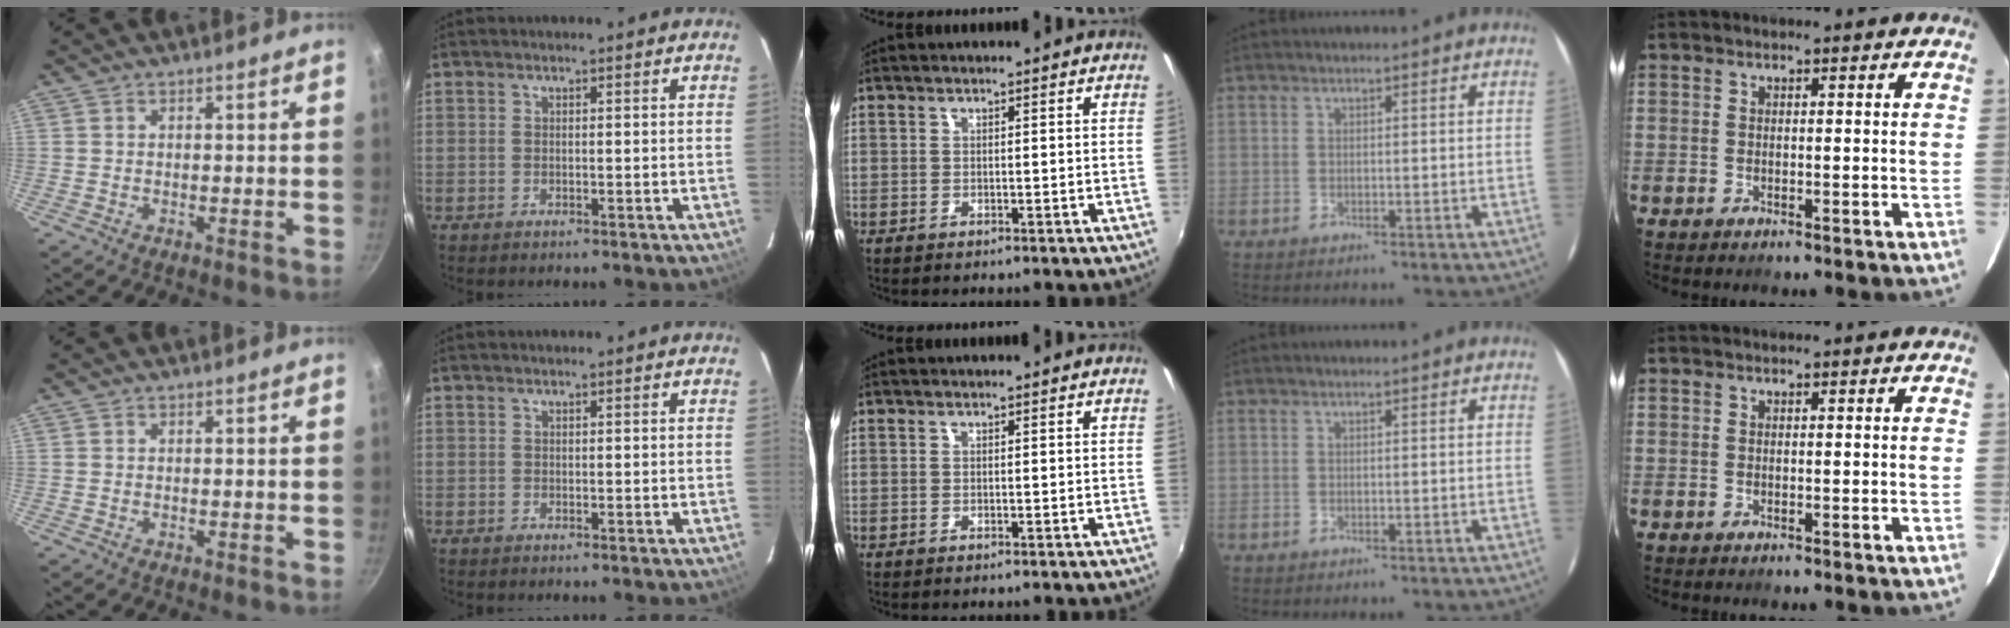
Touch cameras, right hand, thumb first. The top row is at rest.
{}